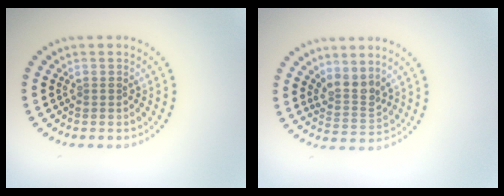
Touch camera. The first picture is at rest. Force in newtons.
{"total": 2.7, "press": 2.0, "slide": 1.8}